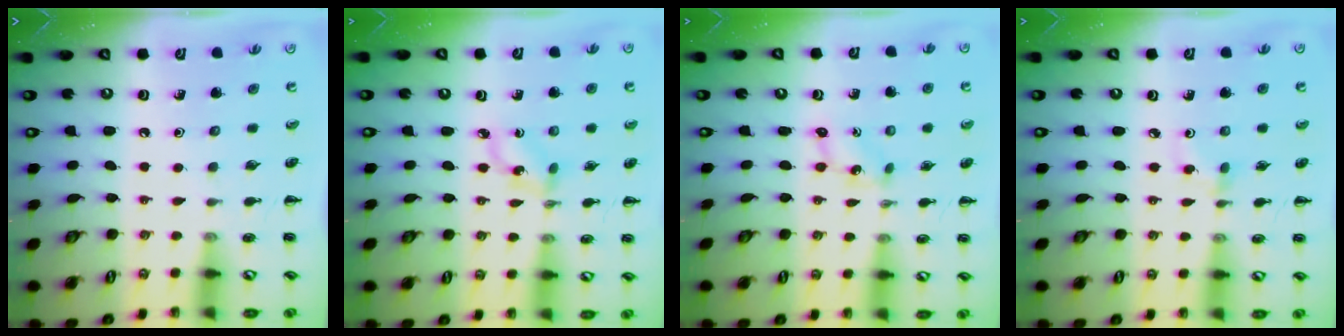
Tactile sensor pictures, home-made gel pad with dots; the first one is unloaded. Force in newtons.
{"total": 2.3, "press": 2.2, "slide": 0.5}
{"total": 1.3, "press": 1.2, "slide": 0.5}
{"total": 2.6, "press": 2.4, "slide": 1.1}